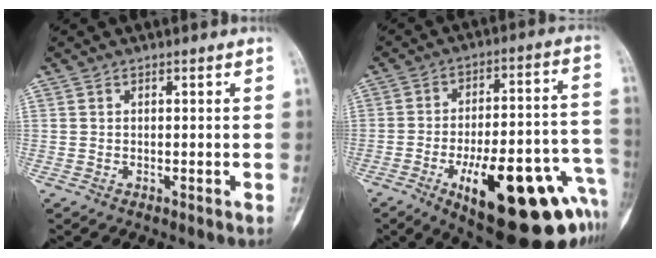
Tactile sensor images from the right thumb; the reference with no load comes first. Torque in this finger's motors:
{"motor_torque": [2.66, 1.94, 1.84, -0.93, 0.51]}